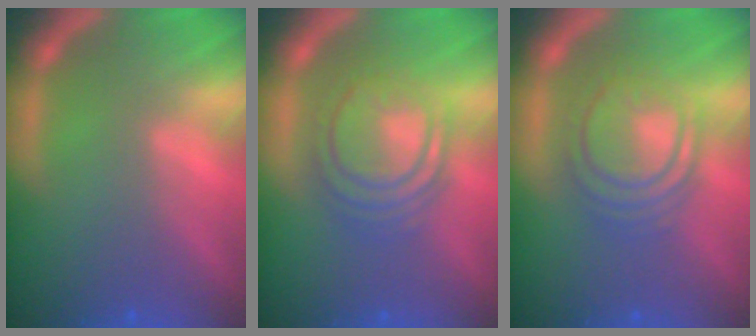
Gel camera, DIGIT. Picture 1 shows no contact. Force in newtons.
{"total": 7.1}
{"total": 6.5}